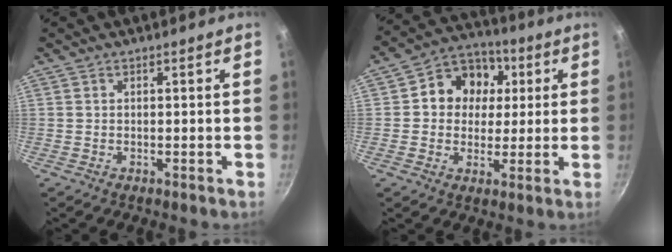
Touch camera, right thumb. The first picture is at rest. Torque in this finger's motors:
{"motor_torque": [0.44, 2.11, 0.53, 0.13, 0.02]}